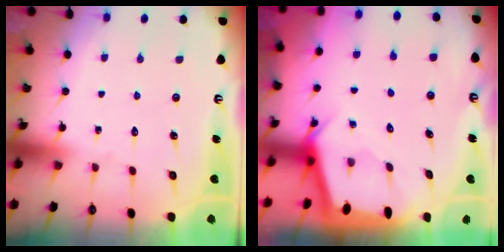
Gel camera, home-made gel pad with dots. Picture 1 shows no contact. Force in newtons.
{"total": 2.6, "press": 2.6, "slide": 0.2}